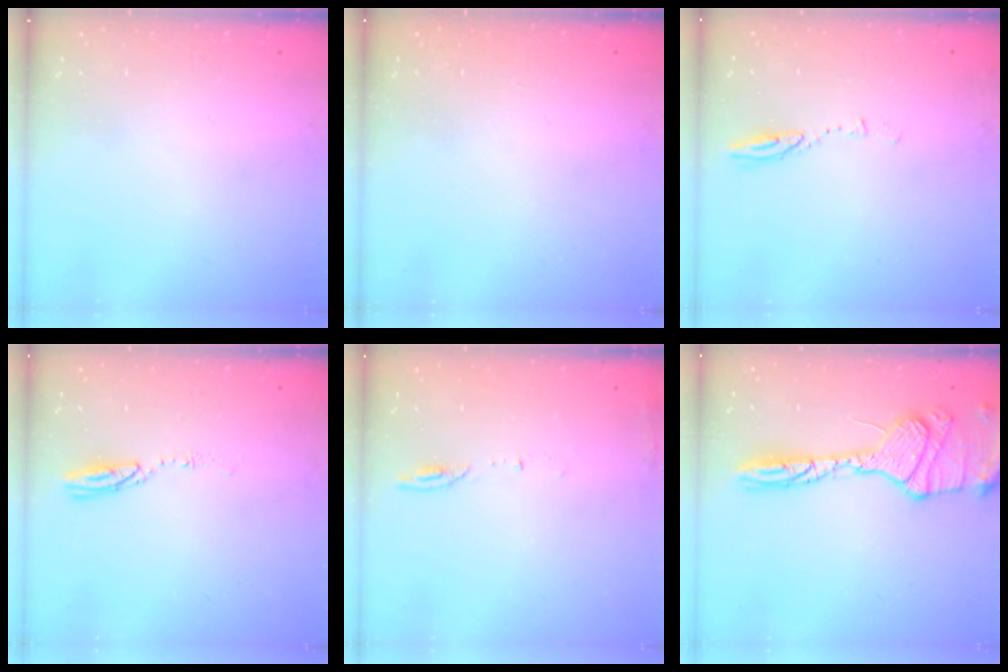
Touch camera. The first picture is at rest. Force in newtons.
{"total": 0.0}
{"total": 4.9, "press": 4.8, "slide": 0.6}
{"total": 3.5, "press": 3.5, "slide": 0.2}
{"total": 6.0, "press": 5.9, "slide": 0.9}
{"total": 18.5, "press": 18.3, "slide": 2.8}